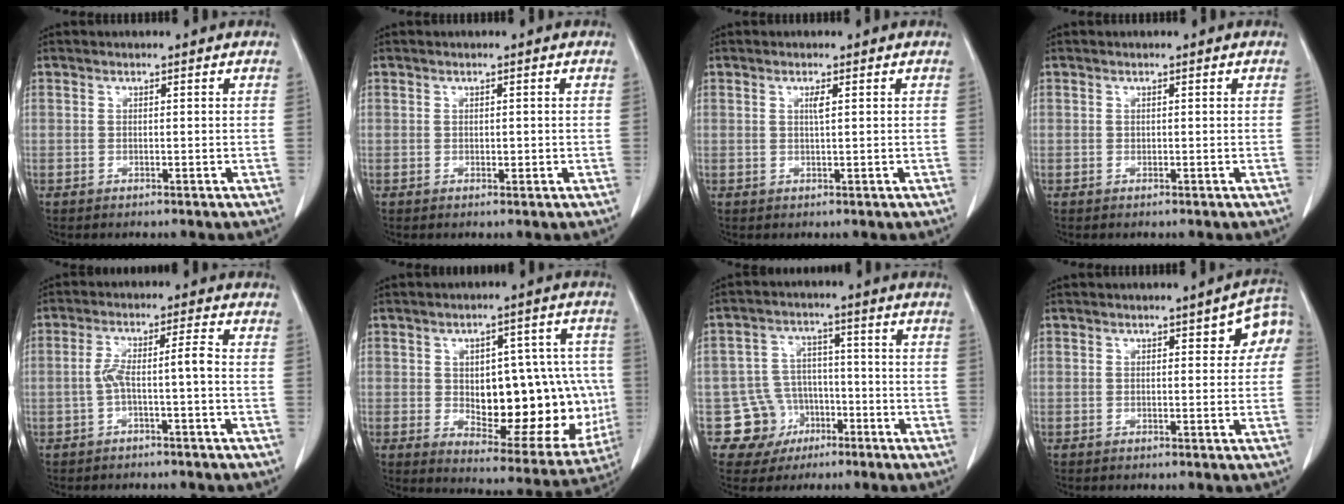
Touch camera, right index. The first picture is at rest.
{"total": 0.9, "force": [0.0, 0.6, 0.7], "torque": [-0.007, 0.000, 0.000]}
{"total": 1.2, "force": [0.4, 0.0, 1.1], "torque": [-0.023, 0.000, 0.006]}
{"total": 0.0}
{"total": 4.6, "force": [-1.3, 0.2, 4.5], "torque": [-0.089, 0.026, -0.018]}
{"total": 20.0, "force": [-1.1, 9.3, 17.7], "torque": [-0.217, 0.022, 0.016]}
{"total": 7.6, "force": [-3.1, 6.9, 0.4], "torque": [0.004, 0.015, -0.039]}
{"total": 5.2, "force": [1.7, 1.9, 4.6], "torque": [-0.049, 0.017, 0.013]}